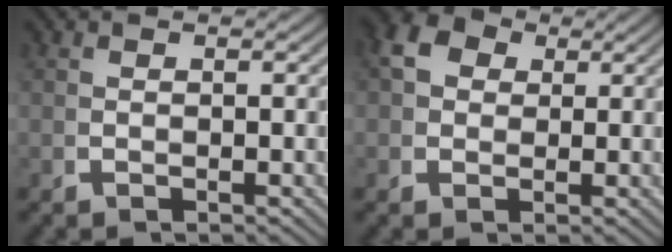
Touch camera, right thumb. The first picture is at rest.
{"total": 6.0, "force": [2.1, 4.8, 3.0], "torque": [-0.062, 0.000, 0.029]}